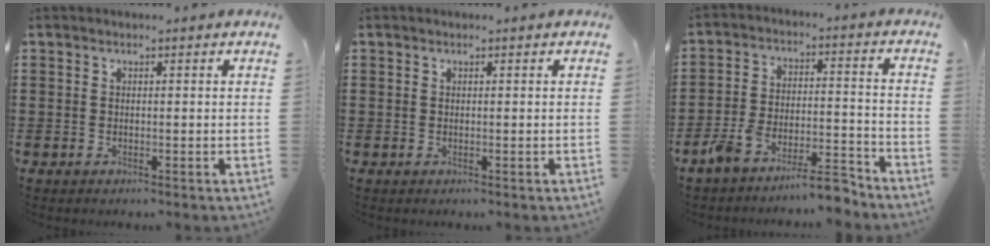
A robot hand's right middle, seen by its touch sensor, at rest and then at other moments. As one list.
[{"total": 0.0}, {"total": 8.2, "force": [-7.6, 0.7, 2.9], "torque": [-0.049, 0.015, -0.147]}]